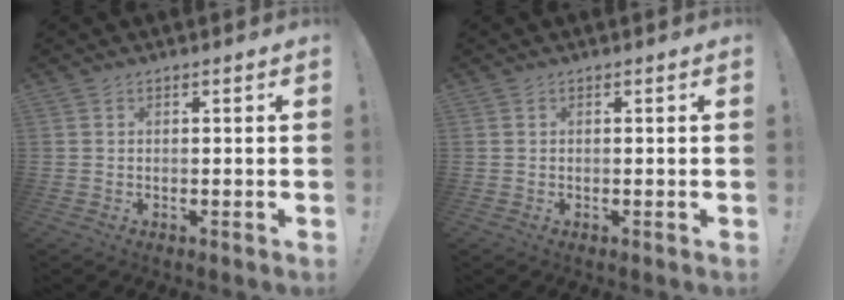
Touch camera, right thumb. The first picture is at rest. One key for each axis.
{"total": 0.0}